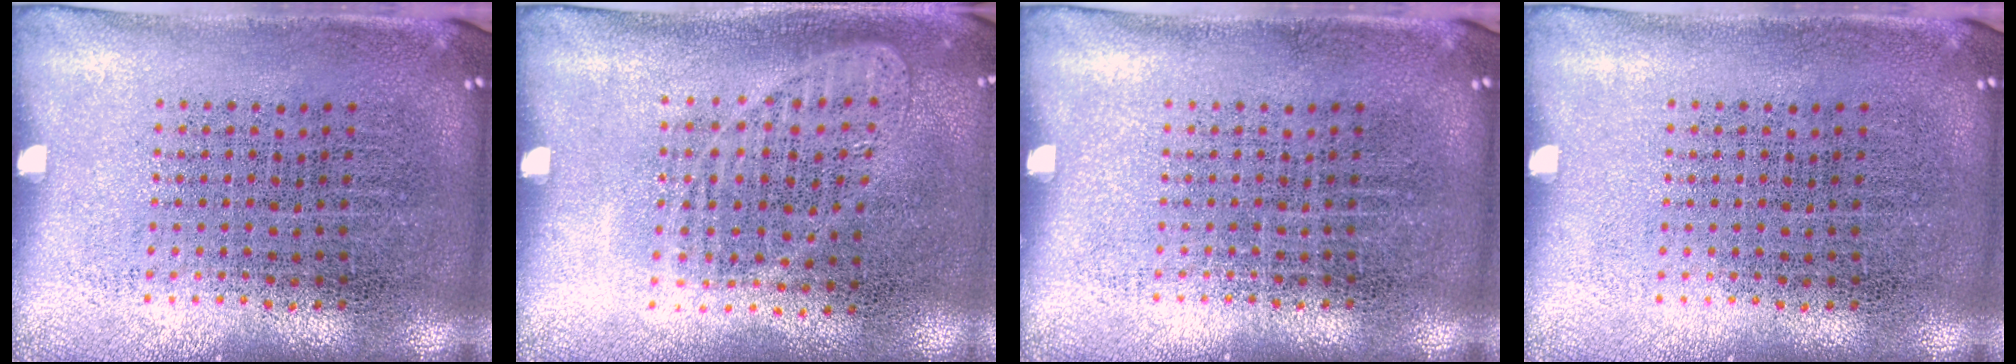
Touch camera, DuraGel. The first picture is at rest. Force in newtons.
{"total": 1.0, "press": 0.9, "slide": 0.4}
{"total": 0.0}
{"total": 0.0}